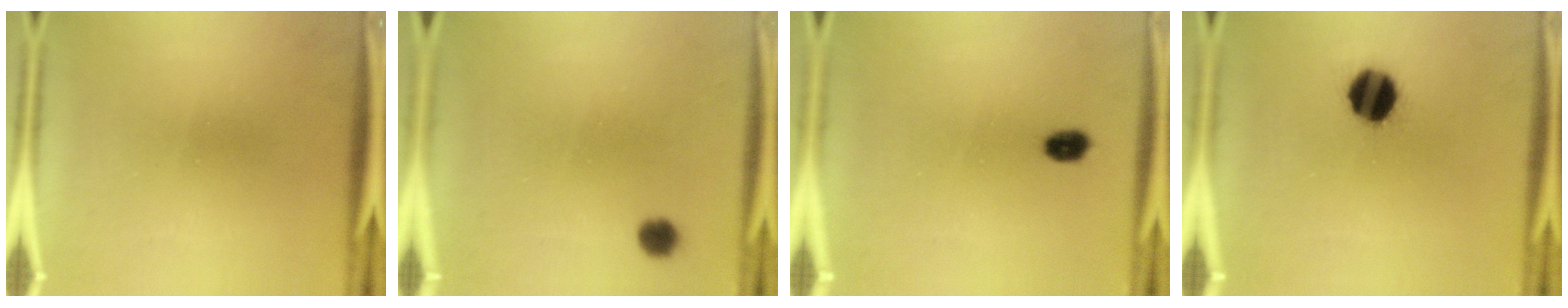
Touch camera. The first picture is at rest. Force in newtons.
{"total": 2.6}
{"total": 2.8}
{"total": 10.8}